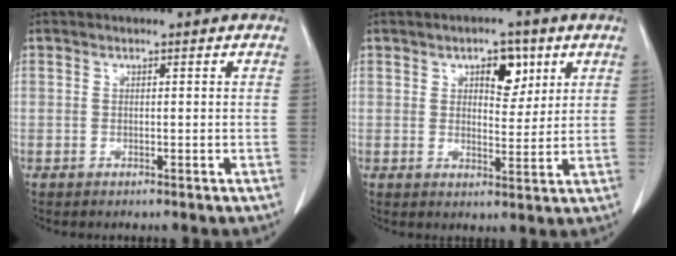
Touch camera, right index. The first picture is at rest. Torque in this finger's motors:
{"motor_torque": [0.26, 0.25, 0.11, 0.03]}